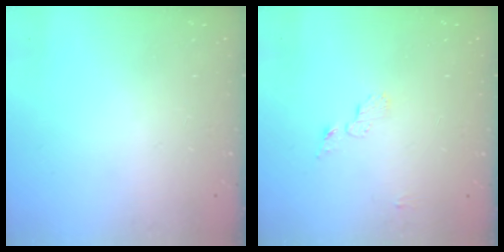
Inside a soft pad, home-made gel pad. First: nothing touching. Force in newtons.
{"total": 4.8, "press": 4.8, "slide": 0.5}